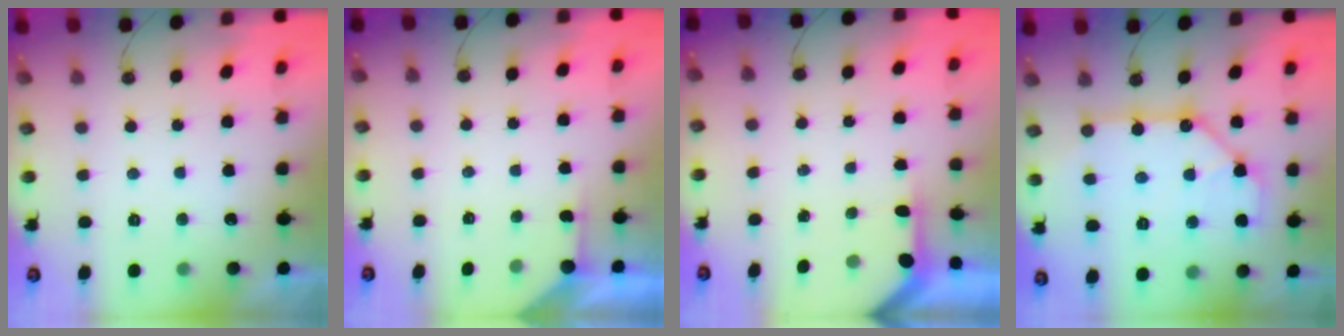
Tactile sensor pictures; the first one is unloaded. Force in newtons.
{"total": 2.7, "press": 2.7, "slide": 0.3}
{"total": 2.8, "press": 2.8, "slide": 0.2}
{"total": 11.6, "press": 11.6, "slide": 0.8}